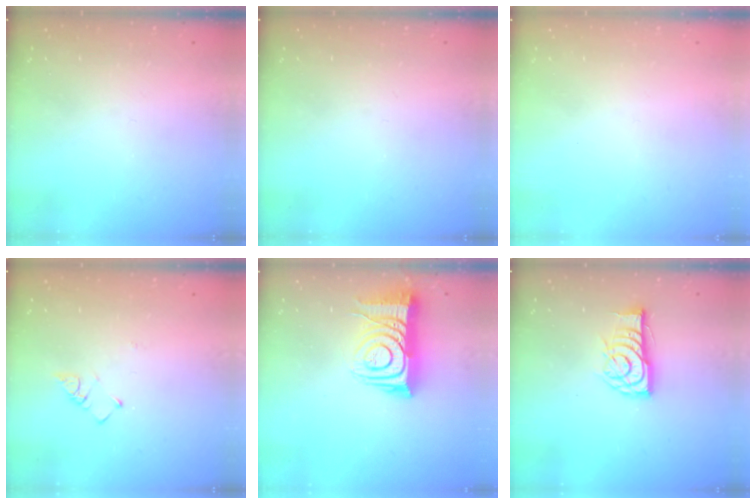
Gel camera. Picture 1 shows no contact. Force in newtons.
{"total": 0.0}
{"total": 1.5, "press": 1.5, "slide": 0.1}
{"total": 2.6, "press": 2.6, "slide": 0.5}
{"total": 12.9, "press": 12.8, "slide": 1.1}
{"total": 11.5, "press": 11.4, "slide": 0.5}